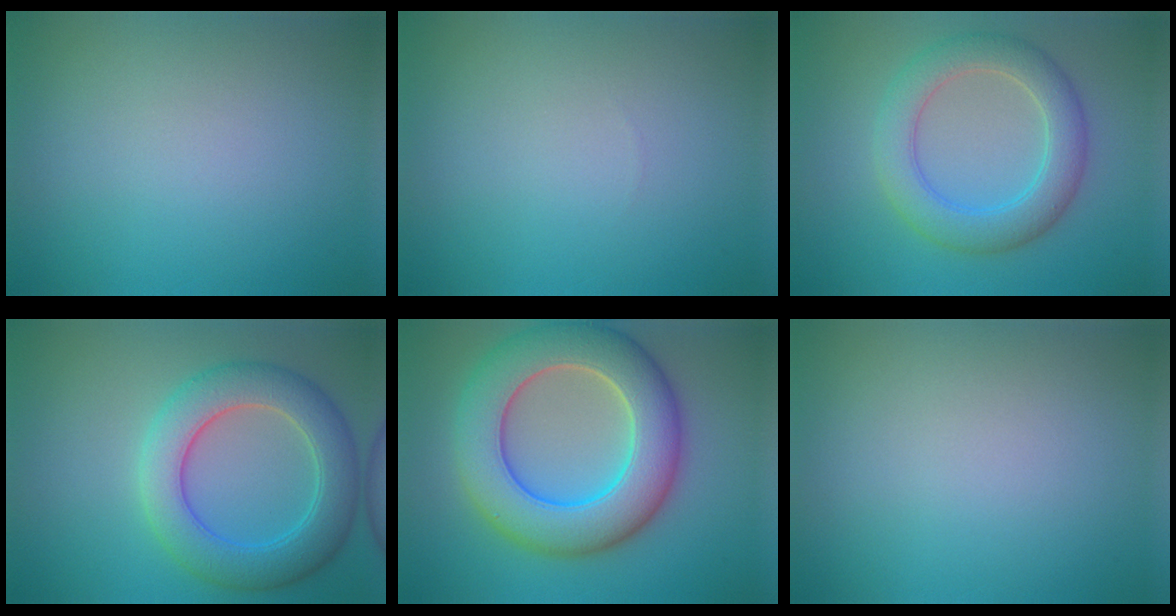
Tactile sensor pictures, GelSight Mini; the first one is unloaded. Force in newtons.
{"total": 0.0}
{"total": 5.2, "press": 5.2, "slide": 0.4}
{"total": 6.6, "press": 6.6, "slide": 0.2}
{"total": 10.5, "press": 10.5, "slide": 0.6}
{"total": 0.0}